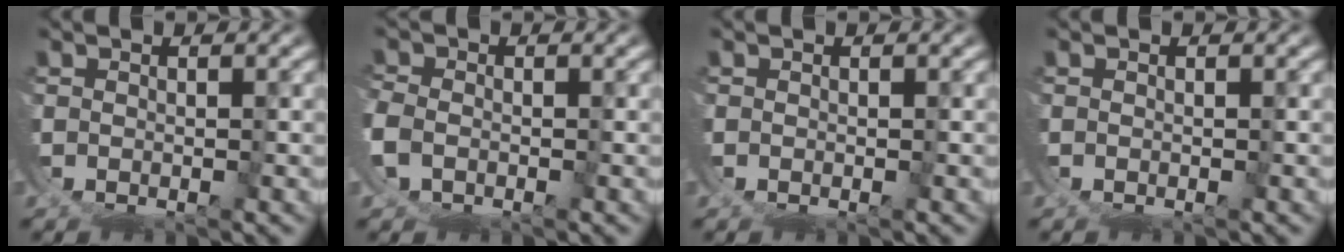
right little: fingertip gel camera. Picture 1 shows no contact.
{"total": 2.2, "force": [-0.9, 2.0, 0.0], "torque": [-0.034, -0.014, -0.012]}
{"total": 0.0}
{"total": 0.0}